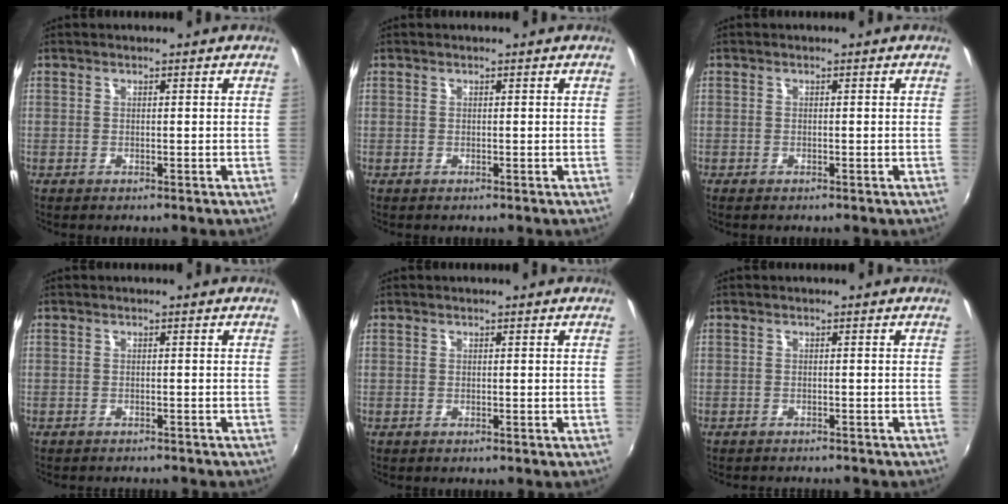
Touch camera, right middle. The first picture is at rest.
{"total": 0.0}
{"total": 0.6, "force": [-0.5, 0.0, 0.4], "torque": [-0.006, 0.001, -0.008]}
{"total": 3.1, "force": [-2.8, 0.7, 0.9], "torque": [-0.023, -0.009, -0.039]}
{"total": 0.0}
{"total": 3.1, "force": [-2.9, 0.6, 1.0], "torque": [-0.023, -0.010, -0.041]}